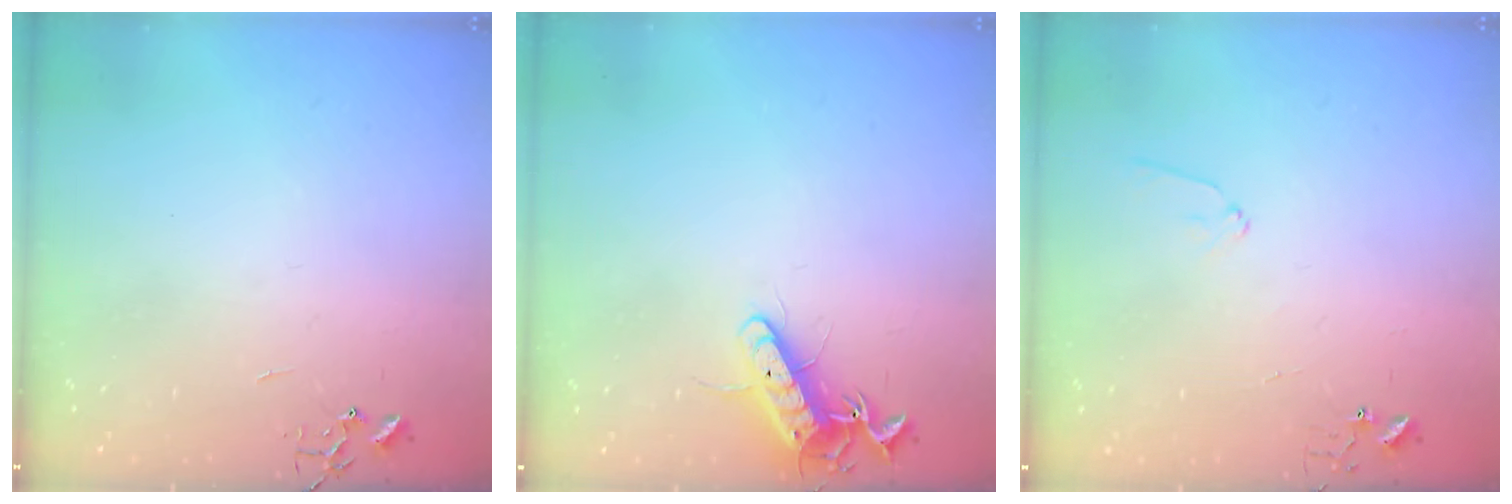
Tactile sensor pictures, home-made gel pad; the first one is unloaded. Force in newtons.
{"total": 12.5, "press": 12.4, "slide": 1.0}
{"total": 6.5, "press": 6.5, "slide": 0.6}